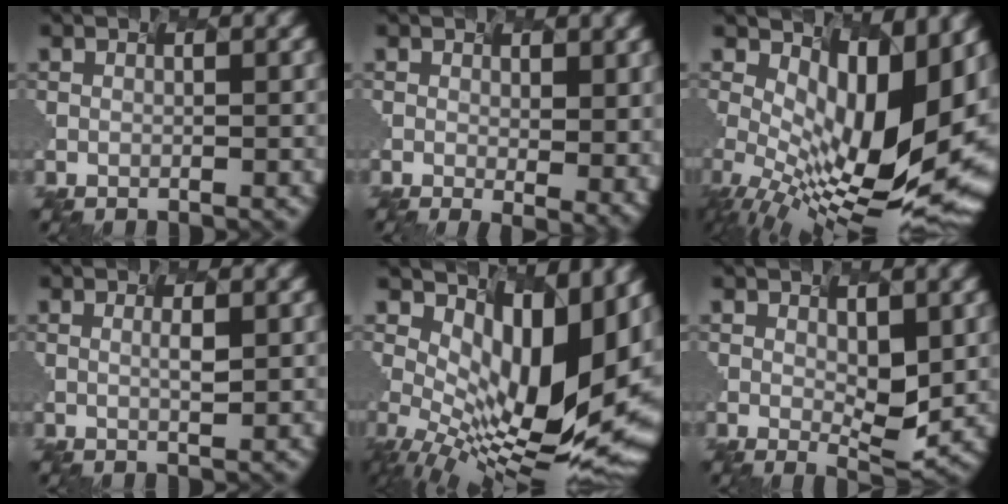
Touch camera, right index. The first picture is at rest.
{"total": 2.2, "force": [0.2, 0.2, 2.2], "torque": [-0.036, -0.022, 0.039]}
{"total": 12.4, "force": [-0.1, 4.7, 11.5], "torque": [-0.192, -0.025, 0.048]}
{"total": 1.0, "force": [-0.5, -0.9, -0.1], "torque": [-0.023, -0.013, 0.023]}
{"total": 11.8, "force": [1.2, 4.5, 10.9], "torque": [-0.179, -0.025, 0.072]}
{"total": 1.4, "force": [-0.2, -0.3, 1.4], "torque": [-0.052, -0.024, 0.031]}